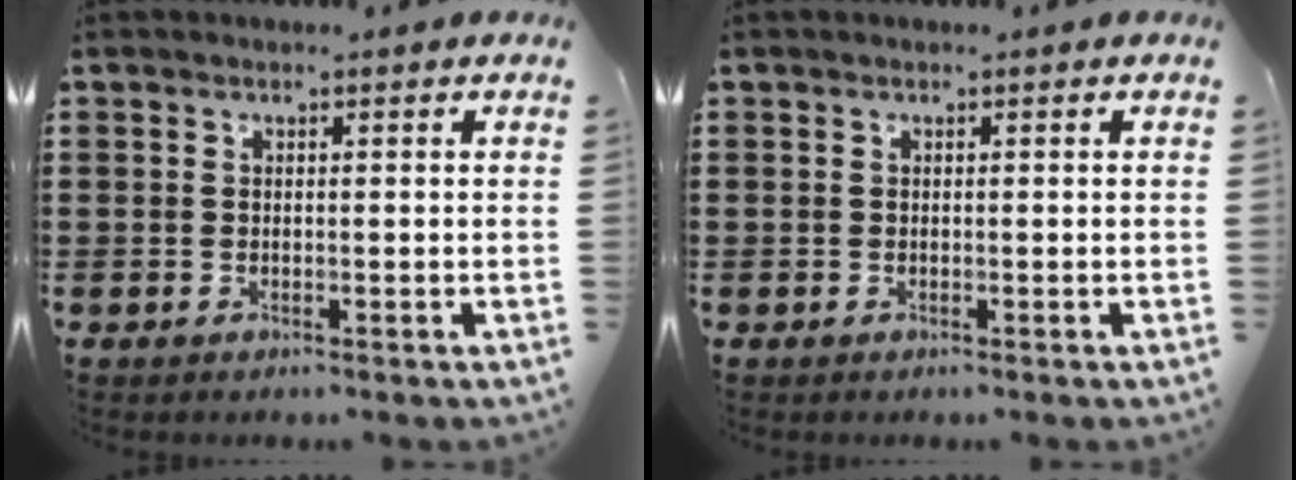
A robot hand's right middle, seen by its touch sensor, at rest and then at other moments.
{"total": 0.0}